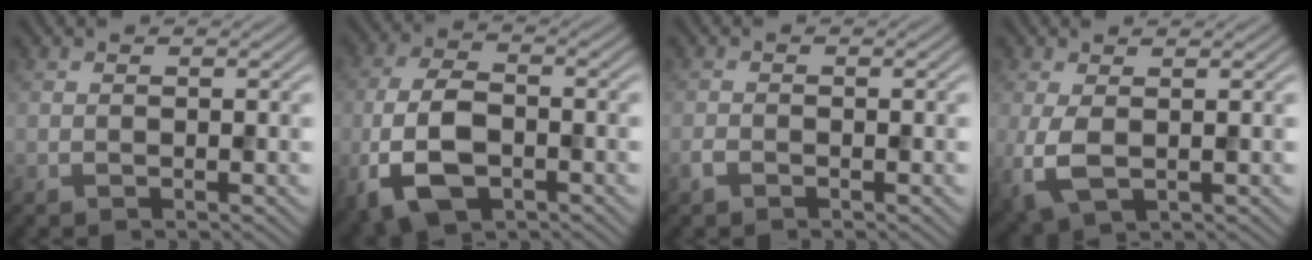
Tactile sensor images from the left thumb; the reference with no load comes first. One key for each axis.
{"total": 9.3, "fx": -3.3, "fy": 4.9, "fz": 7.2, "tx": -0.169, "ty": -0.010, "tz": -0.074}
{"total": 1.1, "fx": -0.8, "fy": 0.5, "fz": 0.6, "tx": -0.013, "ty": 0.001, "tz": -0.018}
{"total": 4.2, "fx": -0.1, "fy": 2.1, "fz": 3.6, "tx": -0.099, "ty": -0.005, "tz": -0.004}